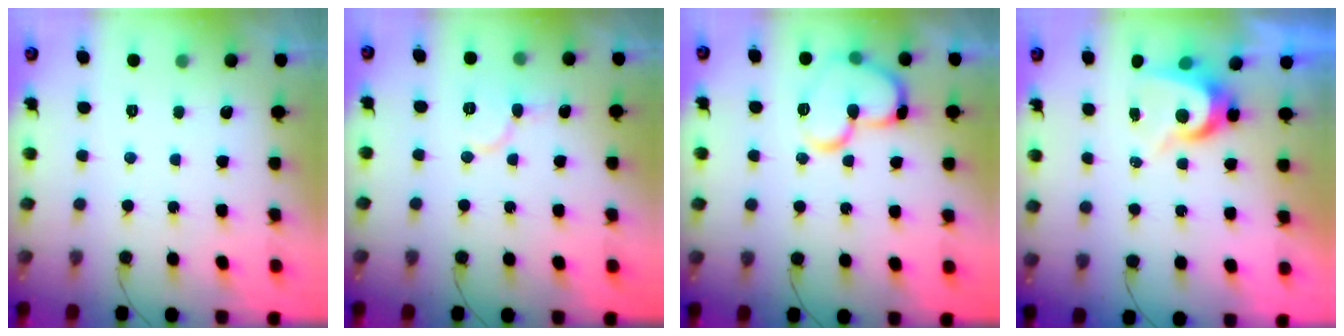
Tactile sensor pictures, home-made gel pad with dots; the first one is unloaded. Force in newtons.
{"total": 8.3, "press": 8.2, "slide": 0.7}
{"total": 15.2, "press": 15.0, "slide": 2.1}
{"total": 7.3, "press": 7.3, "slide": 0.5}